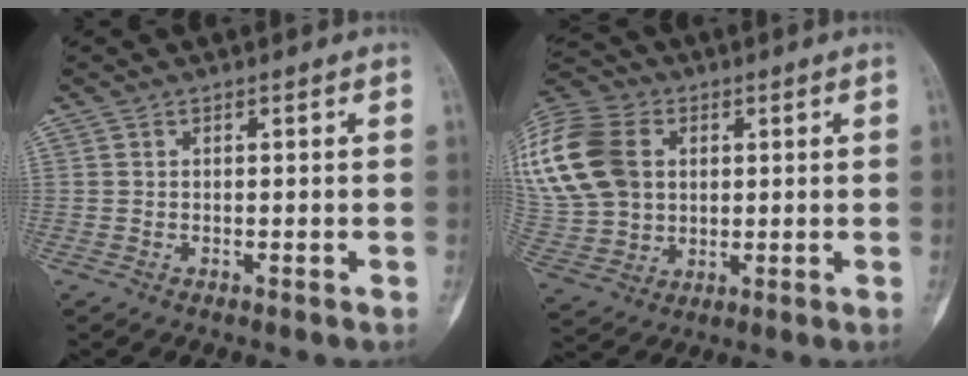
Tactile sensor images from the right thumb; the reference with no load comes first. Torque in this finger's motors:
{"motor_torque": [-1.10, 1.85, 1.41, 0.10, 0.14]}